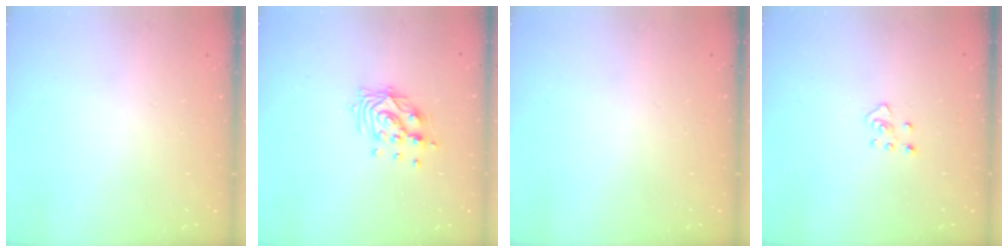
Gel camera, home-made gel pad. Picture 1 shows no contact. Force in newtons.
{"total": 10.6, "press": 10.5, "slide": 0.8}
{"total": 0.0}
{"total": 3.5, "press": 3.4, "slide": 0.6}